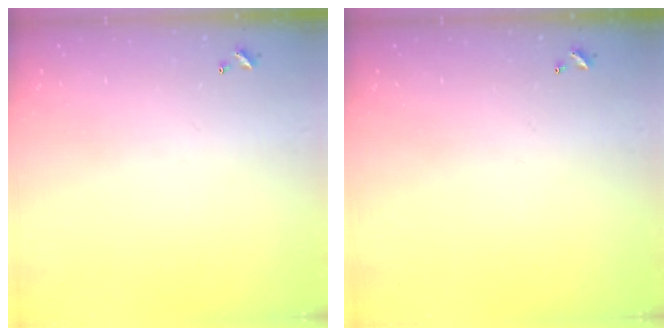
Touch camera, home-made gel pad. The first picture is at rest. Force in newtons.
{"total": 0.0}